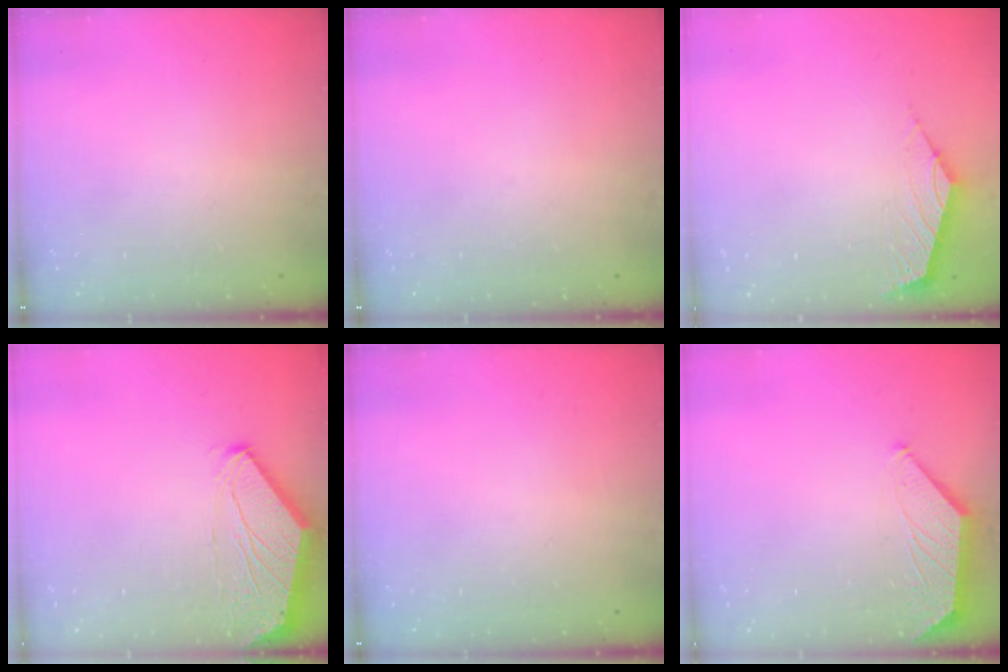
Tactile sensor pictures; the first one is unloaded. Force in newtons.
{"total": 0.0}
{"total": 2.5, "press": 2.5, "slide": 0.6}
{"total": 0.0}
{"total": 0.0}
{"total": 1.1, "press": 1.1, "slide": 0.3}